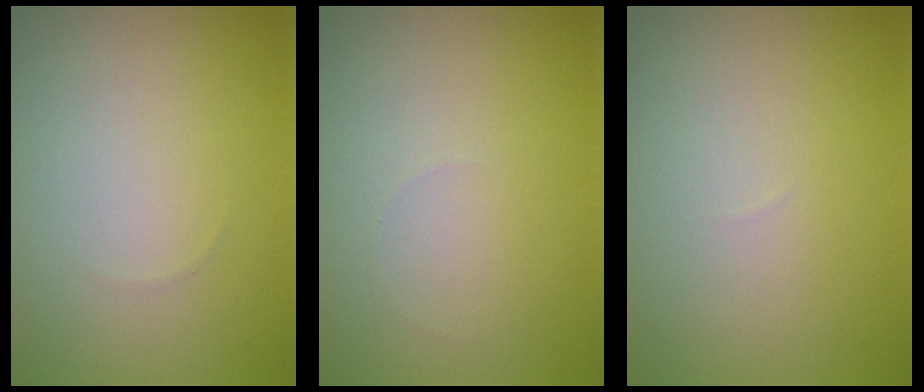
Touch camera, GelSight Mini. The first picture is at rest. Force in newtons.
{"total": 0.0}
{"total": 0.0}